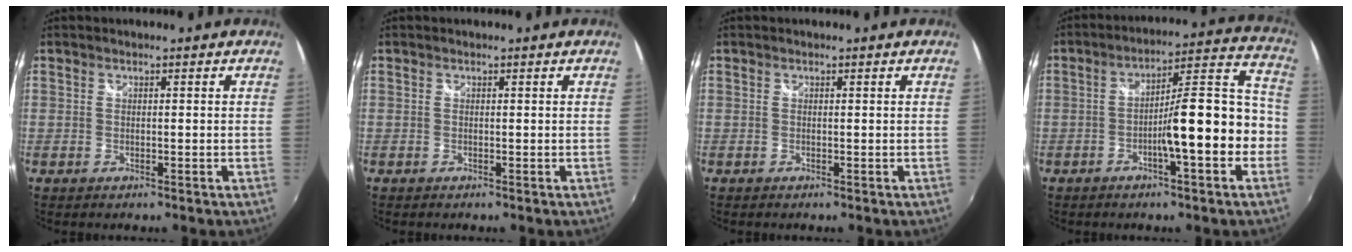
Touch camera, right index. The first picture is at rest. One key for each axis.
{"total": 0.0}
{"total": 0.0}
{"total": 13.1, "fx": -3.9, "fy": 2.1, "fz": 12.4, "tx": -0.177, "ty": 0.028, "tz": -0.059}